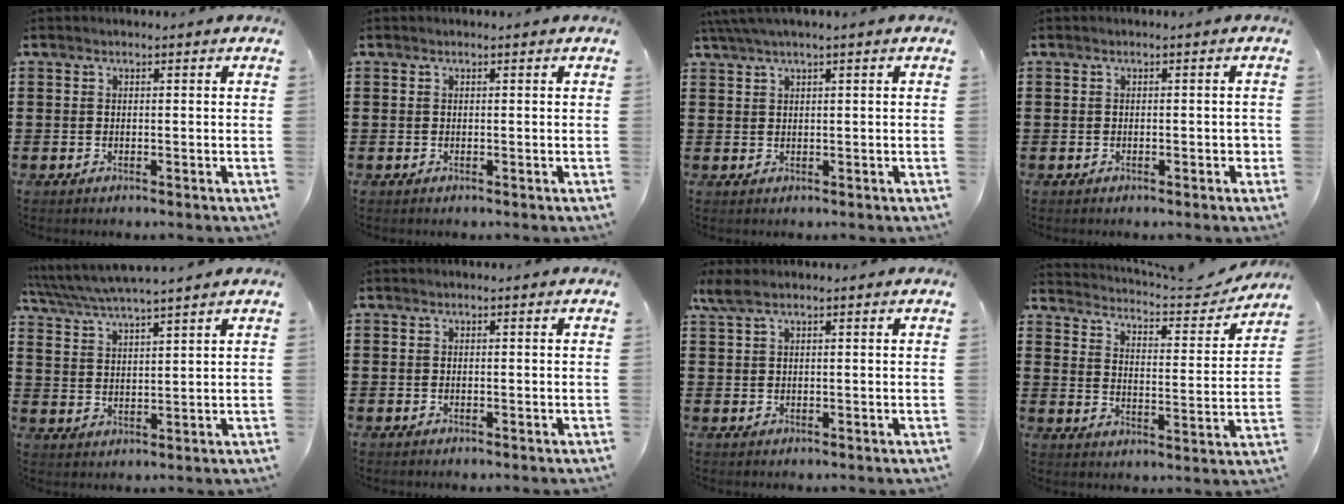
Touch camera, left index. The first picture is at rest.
{"total": 0.0}
{"total": 2.1, "force": [1.3, -0.1, 1.7], "torque": [-0.033, -0.001, 0.024]}
{"total": 0.9, "force": [-0.4, 0.4, 0.8], "torque": [-0.015, 0.002, -0.008]}
{"total": 4.6, "force": [4.3, -0.2, 1.6], "torque": [-0.046, -0.021, 0.073]}
{"total": 0.0}
{"total": 2.6, "force": [1.8, 0.7, 1.7], "torque": [-0.039, 0.003, 0.034]}
{"total": 3.8, "force": [3.7, 0.4, 0.7], "torque": [-0.030, -0.031, 0.055]}